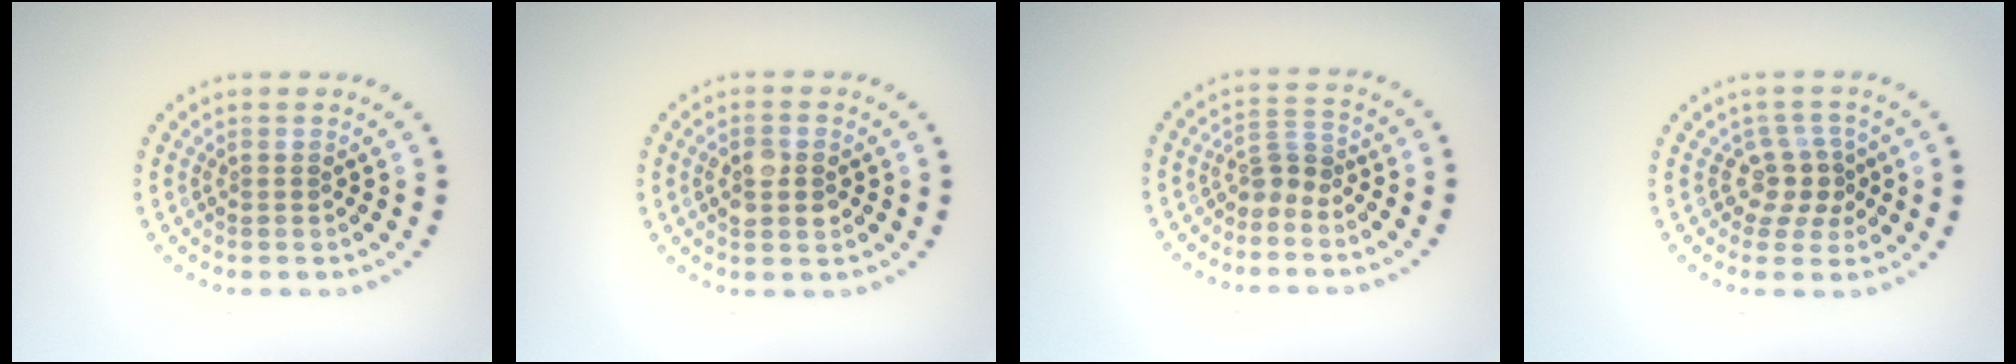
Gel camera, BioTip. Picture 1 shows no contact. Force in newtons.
{"total": 2.8, "press": 2.8, "slide": 0.2}
{"total": 1.8, "press": 1.4, "slide": 1.2}
{"total": 2.7, "press": 1.9, "slide": 1.8}